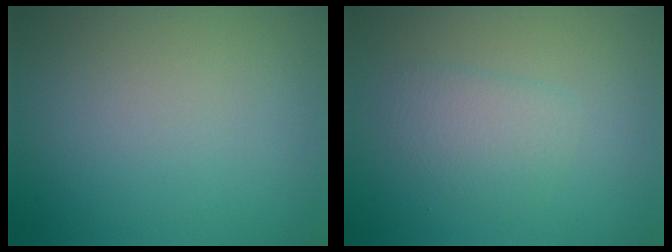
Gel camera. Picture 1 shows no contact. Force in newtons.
{"total": 2.2, "press": 2.2, "slide": 0.1}